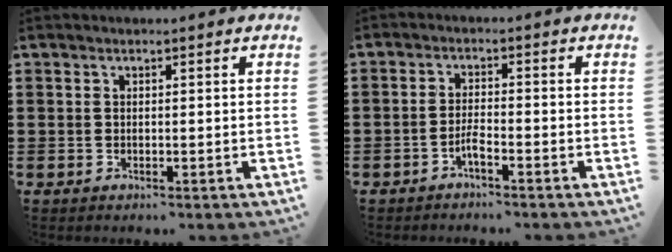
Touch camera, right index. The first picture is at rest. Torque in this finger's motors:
{"motor_torque": [2.14, 0.00, 0.01, -0.09]}